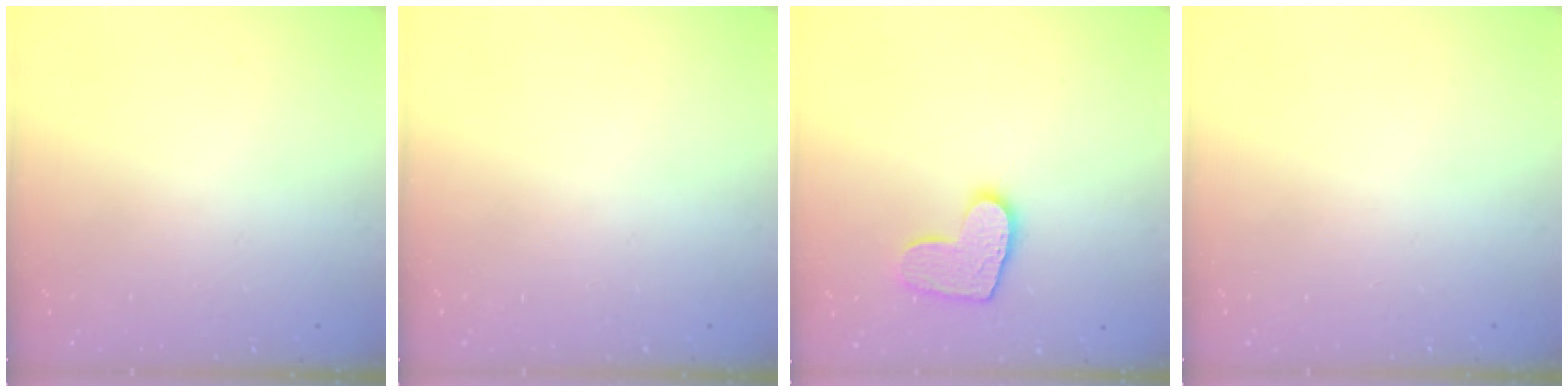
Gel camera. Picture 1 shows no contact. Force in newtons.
{"total": 0.0}
{"total": 10.6, "press": 10.6, "slide": 0.8}
{"total": 0.0}